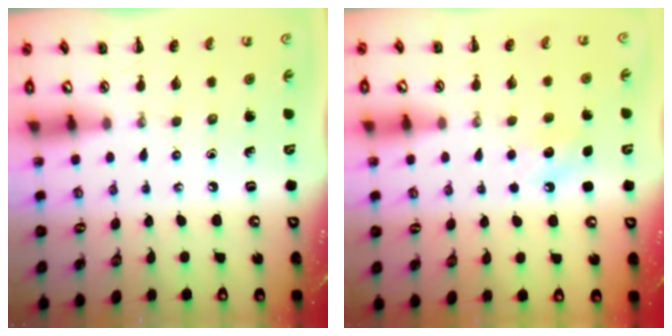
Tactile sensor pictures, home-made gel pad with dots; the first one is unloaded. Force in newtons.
{"total": 5.6, "press": 5.4, "slide": 1.5}